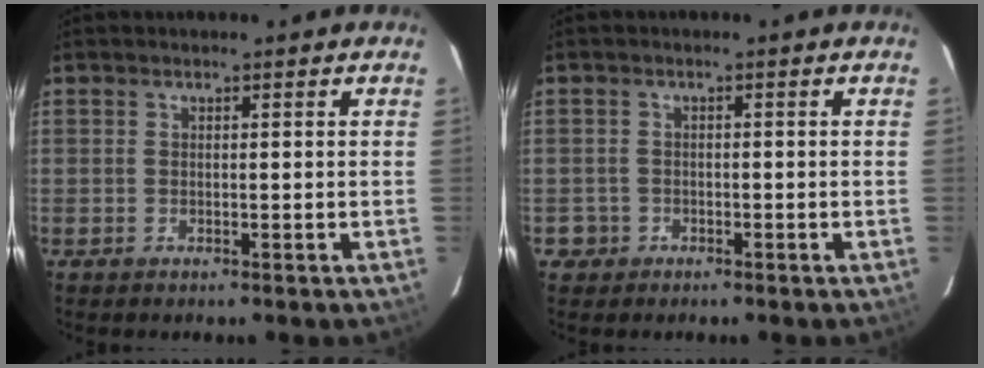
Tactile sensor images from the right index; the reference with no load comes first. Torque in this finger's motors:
{"motor_torque": [-0.19, 0.10, -0.81, -0.21]}